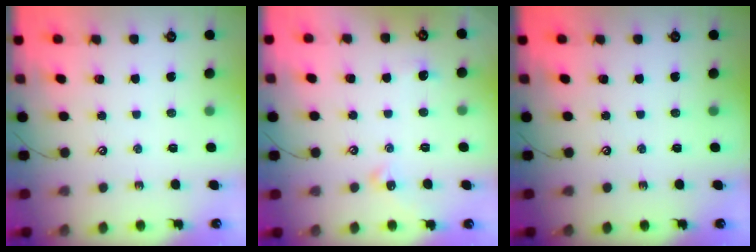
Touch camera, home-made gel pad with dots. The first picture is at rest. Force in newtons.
{"total": 1.1, "press": 1.0, "slide": 0.4}
{"total": 0.0}